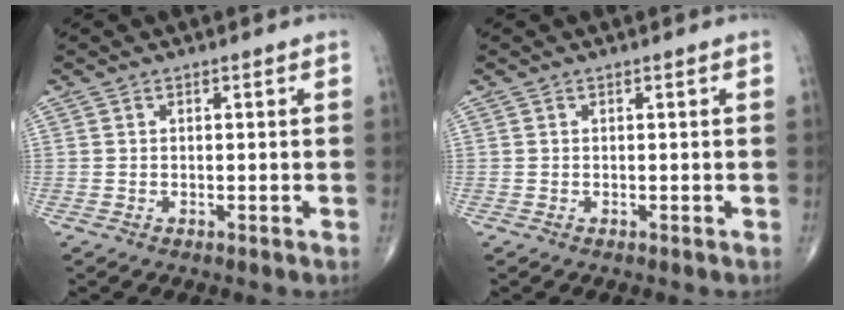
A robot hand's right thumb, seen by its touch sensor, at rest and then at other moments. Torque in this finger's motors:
{"motor_torque": [0.02, 0.01, 0.01, 0.00, 0.00]}